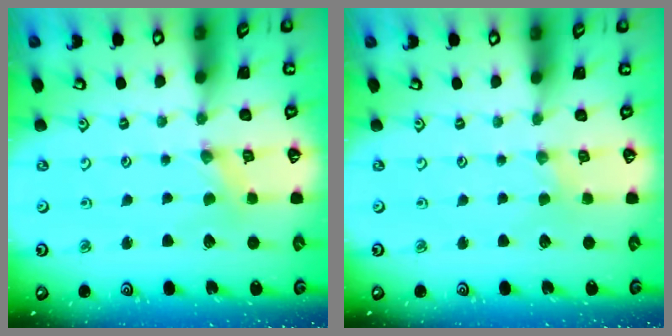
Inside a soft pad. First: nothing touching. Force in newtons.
{"total": 0.0}